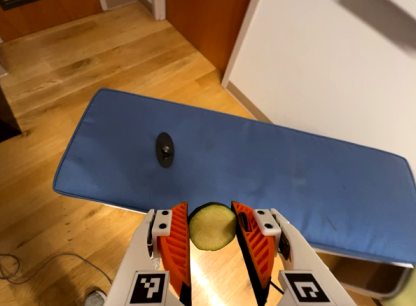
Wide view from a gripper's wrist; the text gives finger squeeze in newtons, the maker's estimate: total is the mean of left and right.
{"total": 8.5, "left": 8.3, "right": 8.6}